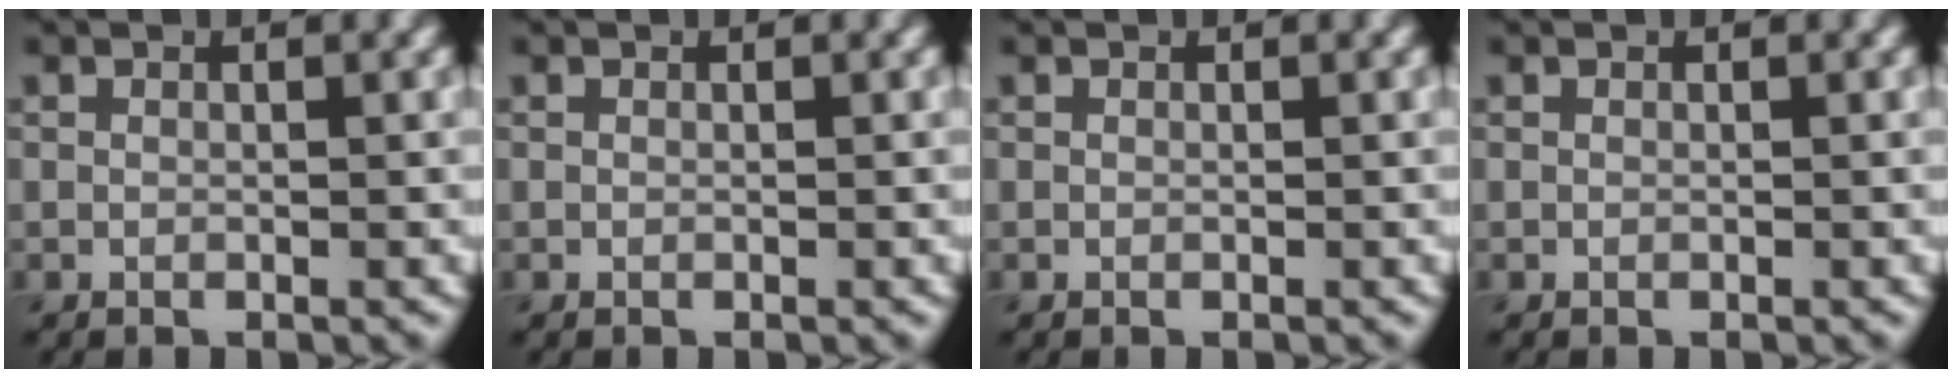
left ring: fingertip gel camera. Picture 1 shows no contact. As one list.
[{"total": 0.0}, {"total": 0.0}, {"total": 0.0}]